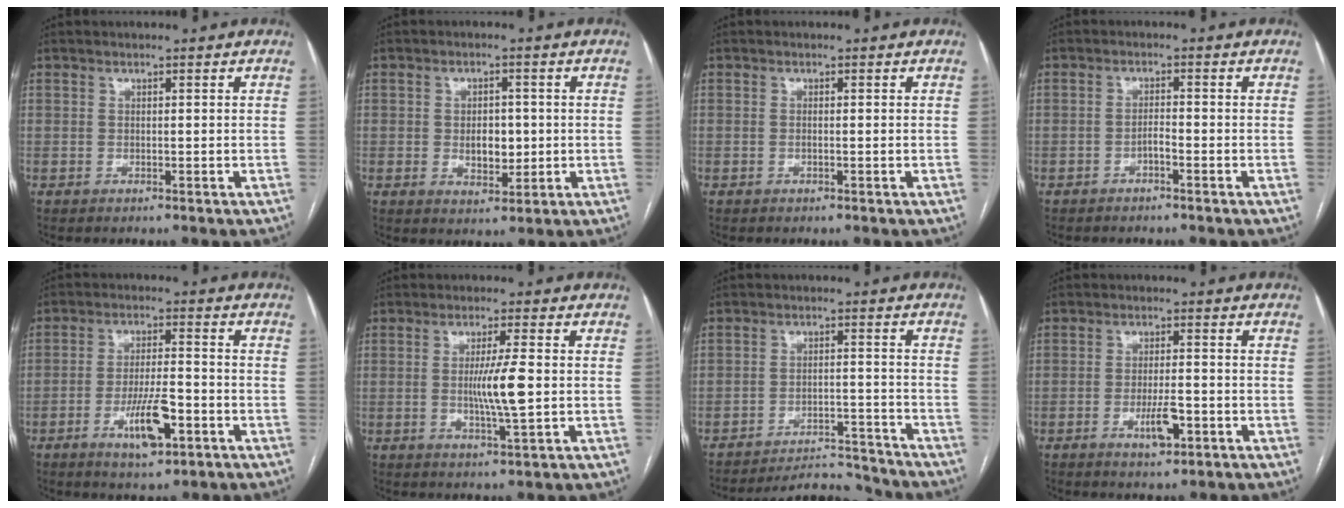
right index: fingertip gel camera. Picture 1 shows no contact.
{"total": 4.5, "force": [-0.1, 2.7, 3.6], "torque": [-0.052, -0.001, 0.007]}
{"total": 0.5, "force": [-0.1, 0.1, 0.5], "torque": [-0.013, -0.002, 0.000]}
{"total": 1.4, "force": [-0.9, 0.2, 1.1], "torque": [-0.017, 0.003, -0.016]}
{"total": 8.2, "force": [-3.5, 2.1, 7.1], "torque": [-0.132, -0.003, -0.056]}
{"total": 6.4, "force": [-0.3, -0.2, 6.4], "torque": [-0.117, -0.009, -0.003]}
{"total": 8.7, "force": [-8.7, 0.3, -0.6], "torque": [0.010, 0.010, -0.135]}
{"total": 4.6, "force": [-1.9, 1.3, 4.0], "torque": [-0.073, -0.001, -0.029]}